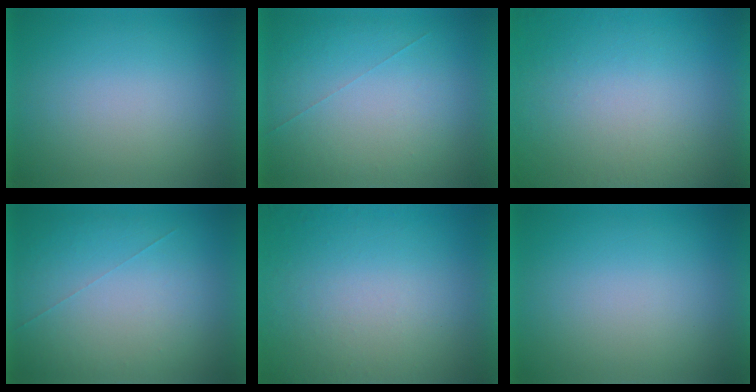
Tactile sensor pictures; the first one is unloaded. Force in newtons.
{"total": 1.0}
{"total": 1.2}
{"total": 1.0}
{"total": 4.7}
{"total": 0.0}